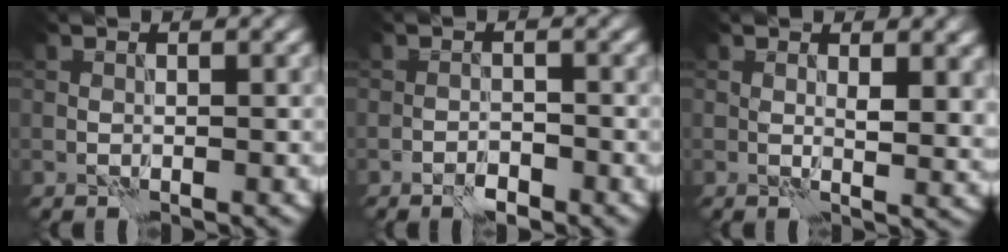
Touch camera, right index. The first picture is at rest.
{"total": 1.9, "force": [-1.4, 0.6, 1.0], "torque": [-0.015, 0.003, -0.026]}
{"total": 2.8, "force": [0.8, 1.1, 2.4], "torque": [-0.037, -0.005, 0.016]}